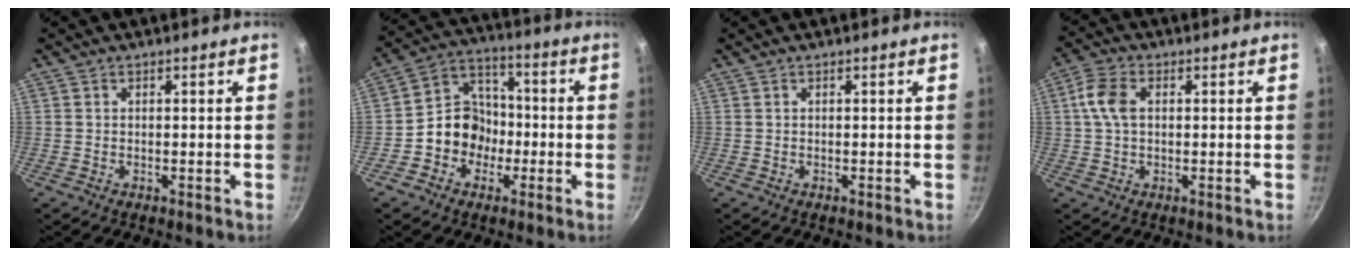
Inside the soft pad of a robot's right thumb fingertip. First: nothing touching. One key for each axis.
{"total": 10.4, "fx": -2.9, "fy": 9.0, "fz": 4.3, "tx": -0.023, "ty": 0.048, "tz": -0.066}
{"total": 0.0}
{"total": 6.1, "fx": 1.0, "fy": 3.9, "fz": 4.6, "tx": -0.091, "ty": 0.014, "tz": 0.012}